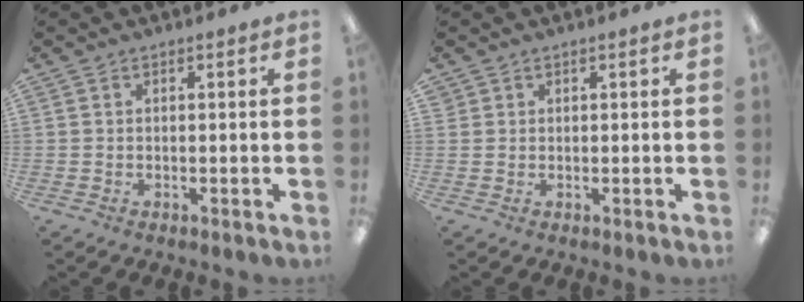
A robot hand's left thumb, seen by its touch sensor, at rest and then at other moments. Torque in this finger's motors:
{"motor_torque": [-0.14, 0.00, -0.25, 0.02, 0.00]}